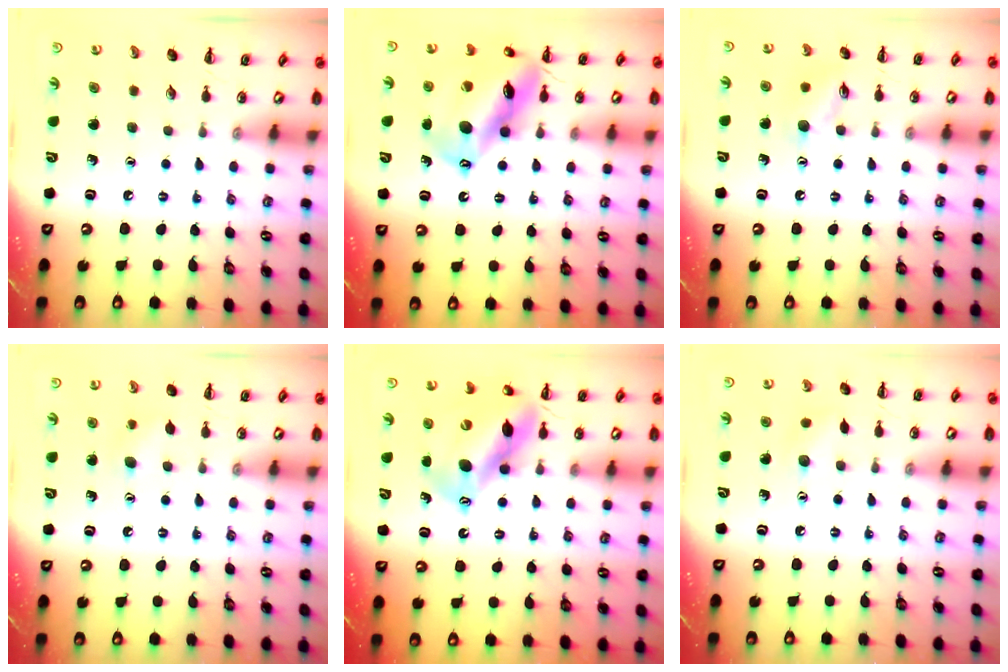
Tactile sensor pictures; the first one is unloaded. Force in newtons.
{"total": 17.7, "press": 17.4, "slide": 3.2}
{"total": 8.7, "press": 8.7, "slide": 0.8}
{"total": 6.0, "press": 5.8, "slide": 1.6}
{"total": 13.6, "press": 13.2, "slide": 3.4}
{"total": 5.8, "press": 5.6, "slide": 1.5}